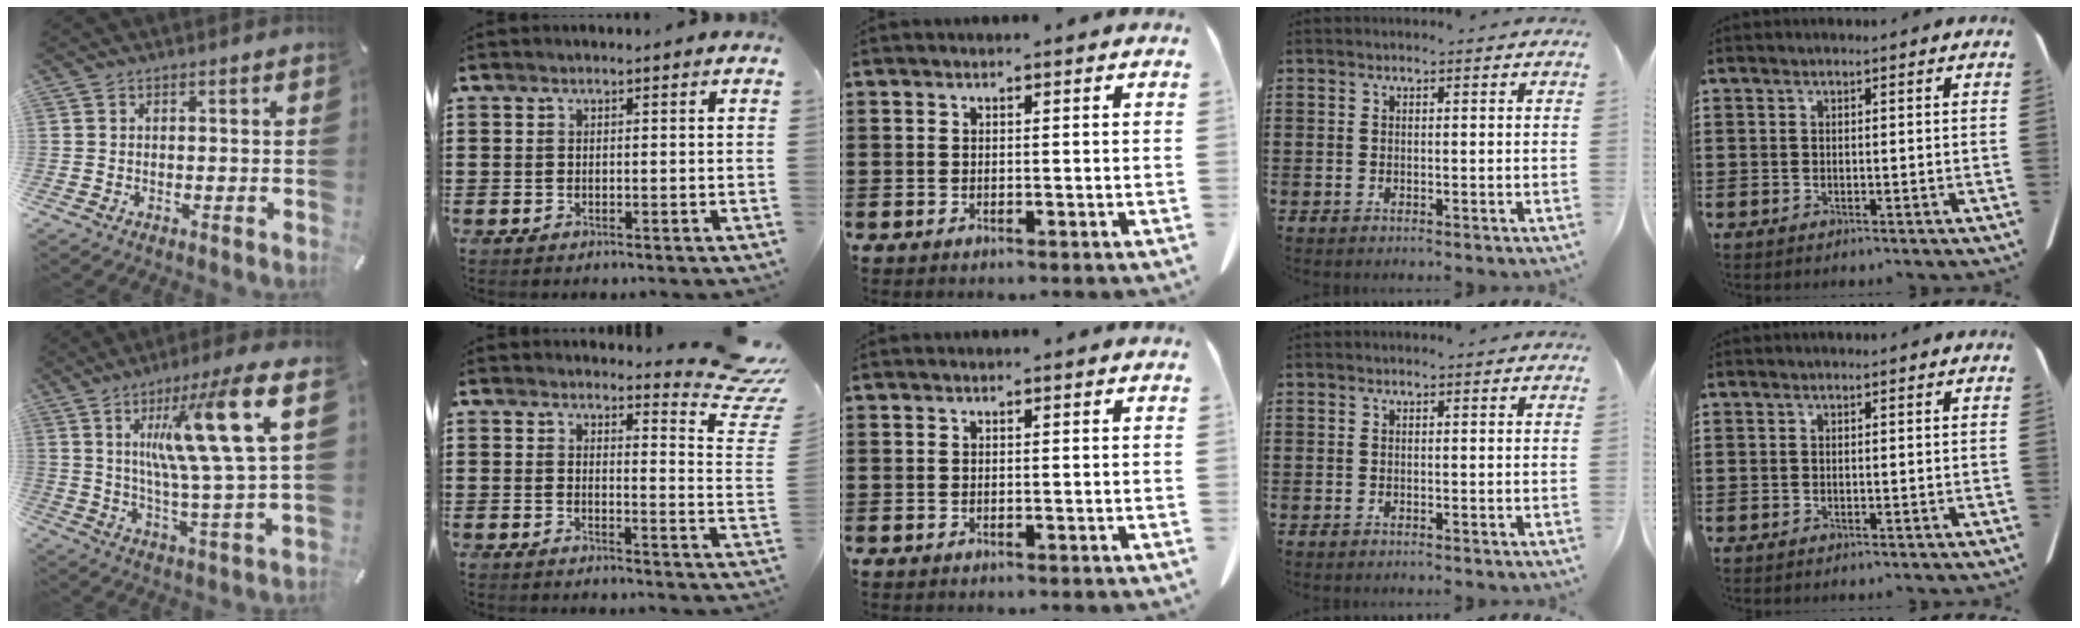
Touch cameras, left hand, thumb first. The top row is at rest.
{"thumb": {"total": 20.1, "force": [7.8, 2.2, 18.4], "torque": [-0.311, -0.028, 0.098]}, "index": {"total": 5.8, "force": [5.0, 0.8, 2.9], "torque": [-0.037, -0.039, 0.080]}}